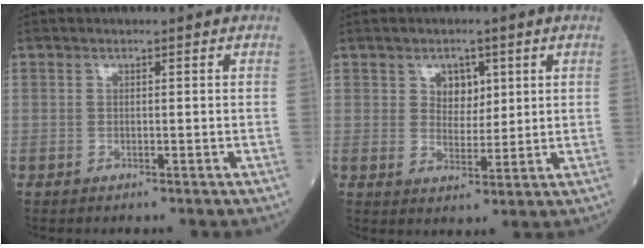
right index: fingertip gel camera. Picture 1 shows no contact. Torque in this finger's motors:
{"motor_torque": [0.08, 0.05, -0.01, 0.03]}